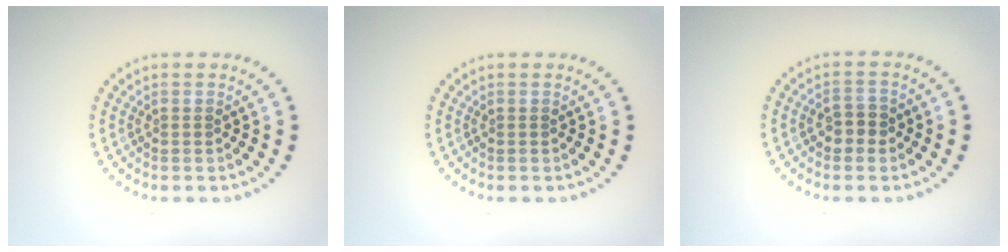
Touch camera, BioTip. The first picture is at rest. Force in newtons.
{"total": 0.0}
{"total": 1.9, "press": 1.8, "slide": 0.5}